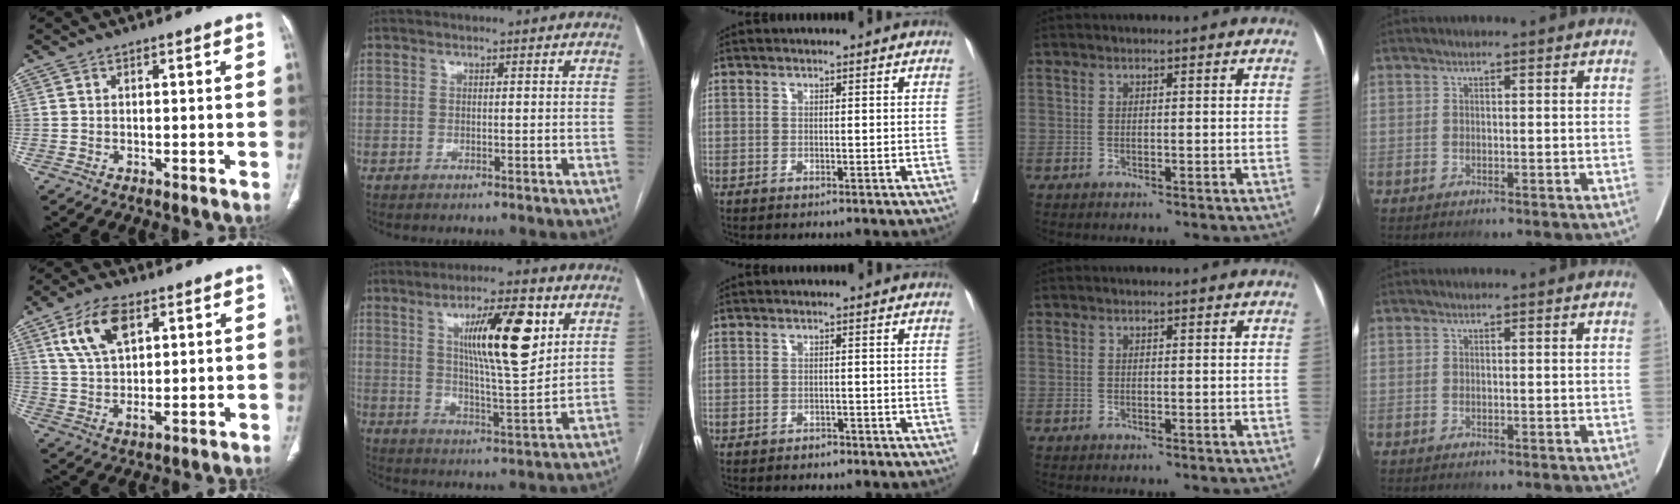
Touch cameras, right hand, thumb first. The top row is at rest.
{"thumb": {"total": 11.0, "force": [4.9, 5.4, 8.3], "torque": [-0.154, -0.011, 0.097]}, "index": {"total": 13.7, "force": [5.1, 2.2, 12.5], "torque": [-0.209, 0.000, 0.087]}, "middle": {"total": 1.1, "force": [-0.9, 0.6, 0.3], "torque": [-0.007, 0.002, -0.013]}}